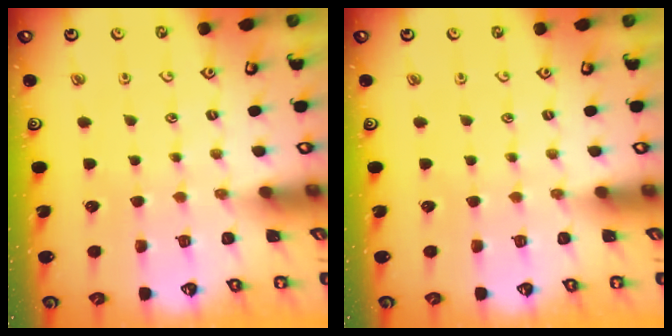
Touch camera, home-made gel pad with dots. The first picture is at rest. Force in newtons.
{"total": 0.0}